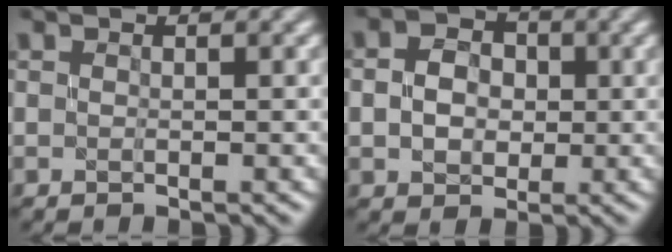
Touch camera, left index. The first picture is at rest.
{"total": 3.7, "force": [-0.1, 3.0, 2.1], "torque": [-0.043, 0.001, -0.008]}